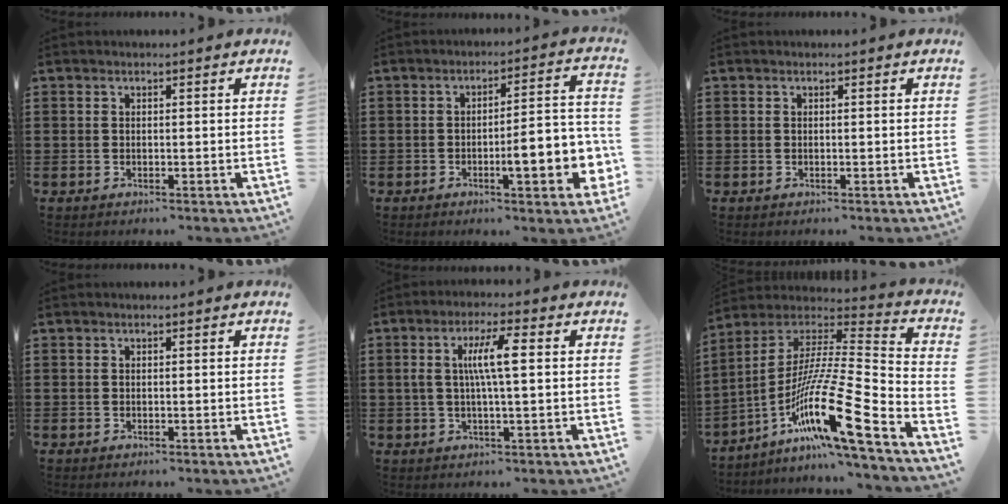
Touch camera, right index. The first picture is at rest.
{"total": 8.6, "force": [-2.9, 2.2, 7.8], "torque": [-0.109, -0.006, -0.048]}
{"total": 0.0}
{"total": 0.0}
{"total": 6.4, "force": [0.9, 1.0, 6.3], "torque": [-0.120, 0.004, 0.010]}
{"total": 17.4, "force": [-9.5, 1.7, 14.4], "torque": [-0.273, -0.004, -0.178]}